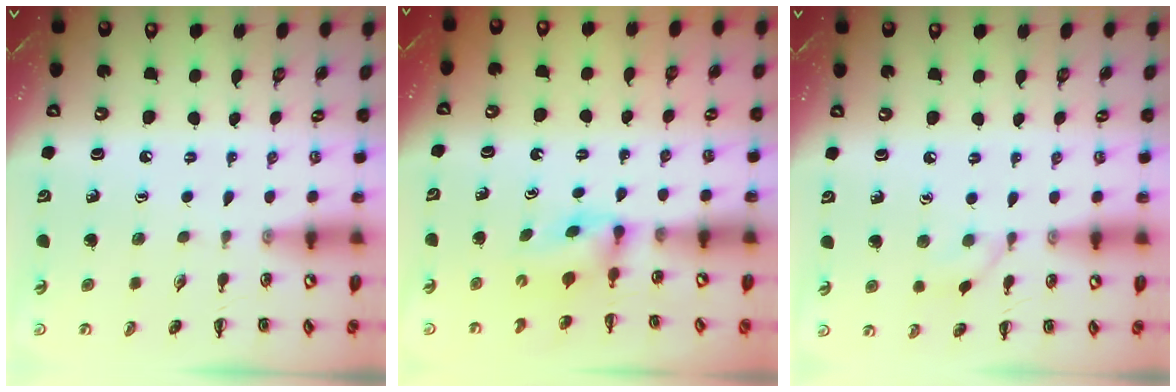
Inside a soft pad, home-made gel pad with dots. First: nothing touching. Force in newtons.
{"total": 3.3, "press": 3.0, "slide": 1.2}
{"total": 4.2, "press": 4.0, "slide": 1.3}